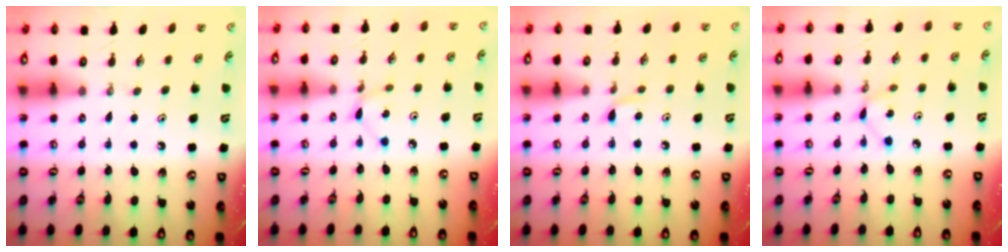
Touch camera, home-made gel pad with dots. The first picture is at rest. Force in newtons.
{"total": 2.2, "press": 2.2, "slide": 0.3}
{"total": 4.8, "press": 4.7, "slide": 0.6}
{"total": 1.7, "press": 1.7, "slide": 0.1}